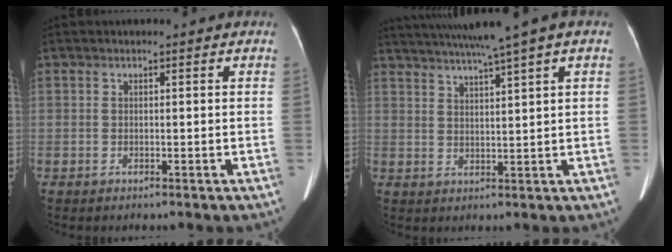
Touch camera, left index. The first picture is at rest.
{"total": 11.1, "force": [8.4, -1.2, 7.2], "torque": [-0.118, 0.024, 0.120]}